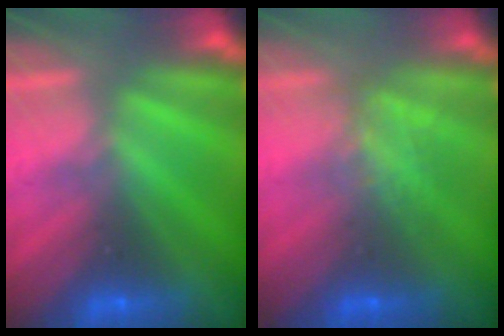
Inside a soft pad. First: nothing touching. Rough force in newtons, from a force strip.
{"total": 1.2}